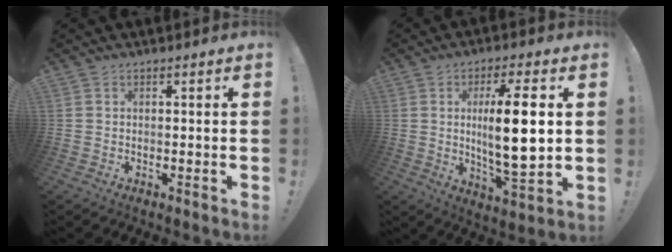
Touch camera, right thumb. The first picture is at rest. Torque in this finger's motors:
{"motor_torque": [0.63, 1.99, 0.85, -0.48, 0.47]}